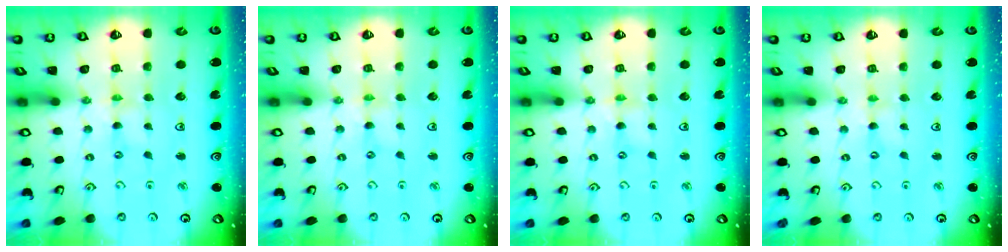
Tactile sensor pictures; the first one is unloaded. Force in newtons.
{"total": 0.0}
{"total": 0.7, "press": 0.6, "slide": 0.2}
{"total": 1.3, "press": 1.3, "slide": 0.3}